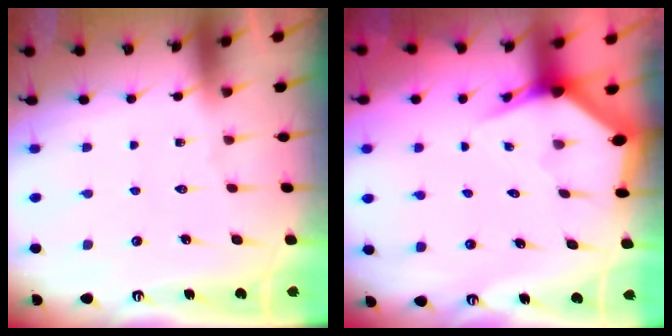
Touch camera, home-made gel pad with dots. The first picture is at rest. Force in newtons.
{"total": 3.5, "press": 3.4, "slide": 0.4}